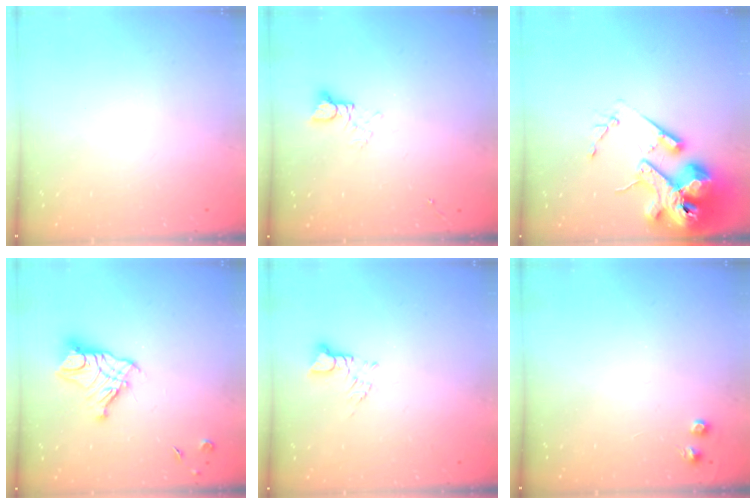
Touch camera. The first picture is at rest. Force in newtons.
{"total": 2.4, "press": 2.4, "slide": 0.2}
{"total": 17.7, "press": 17.5, "slide": 2.8}
{"total": 13.1, "press": 13.0, "slide": 1.3}
{"total": 3.0, "press": 3.0, "slide": 0.4}
{"total": 4.3, "press": 4.2, "slide": 0.7}